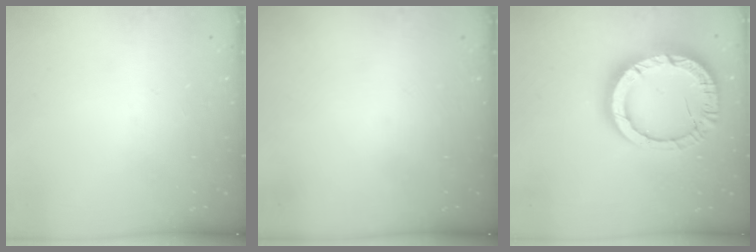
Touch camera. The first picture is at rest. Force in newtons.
{"total": 0.0}
{"total": 18.6, "press": 18.5, "slide": 1.6}